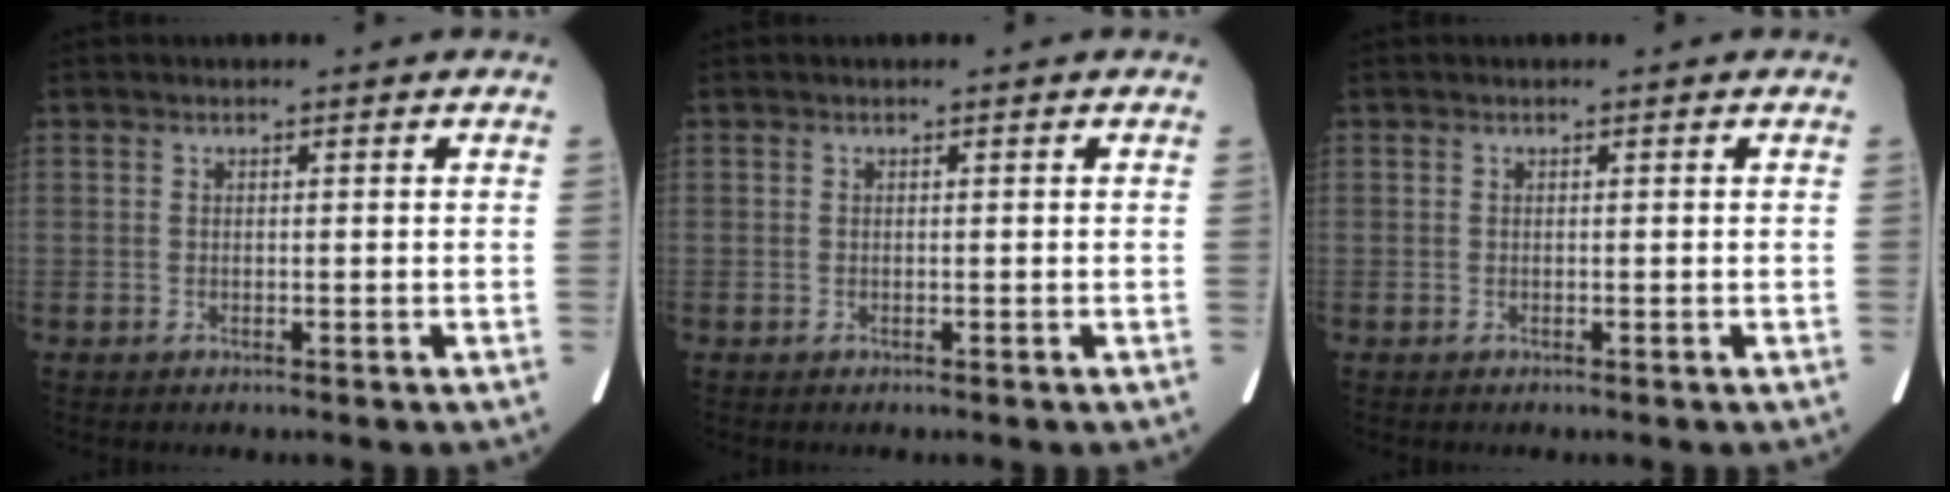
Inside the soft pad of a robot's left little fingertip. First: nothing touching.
{"total": 0.0}
{"total": 0.0}